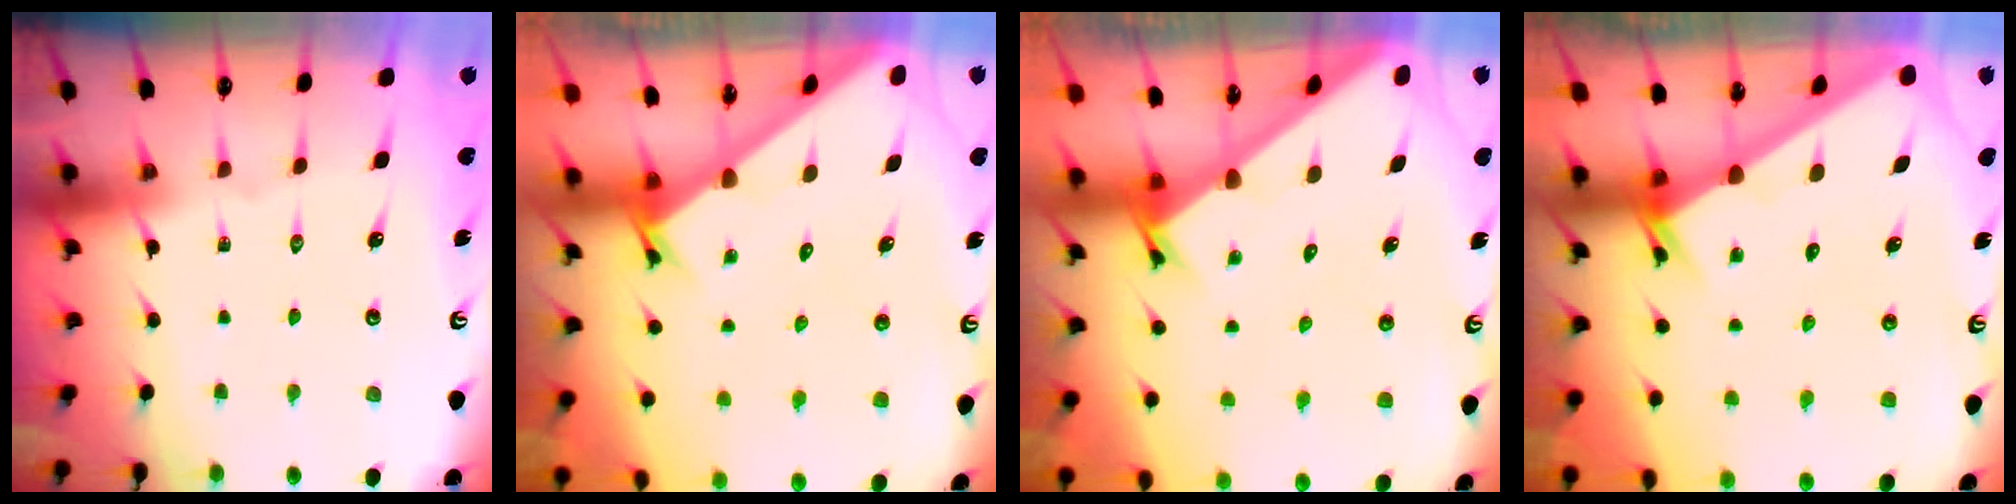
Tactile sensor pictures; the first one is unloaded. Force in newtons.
{"total": 2.5, "press": 2.5, "slide": 0.3}
{"total": 2.6, "press": 2.6, "slide": 0.3}
{"total": 2.4, "press": 2.4, "slide": 0.1}